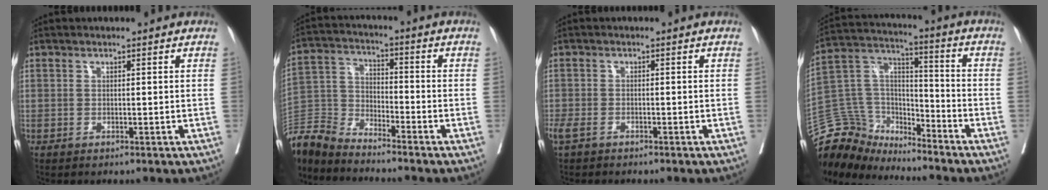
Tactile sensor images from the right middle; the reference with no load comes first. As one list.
[{"total": 8.8, "force": [-8.8, 0.4, 0.4], "torque": [-0.017, 0.010, -0.183]}, {"total": 3.0, "force": [-2.4, 1.2, 1.4], "torque": [-0.035, -0.005, -0.043]}, {"total": 14.2, "force": [-13.4, 4.3, 1.1], "torque": [-0.034, 0.059, -0.251]}]